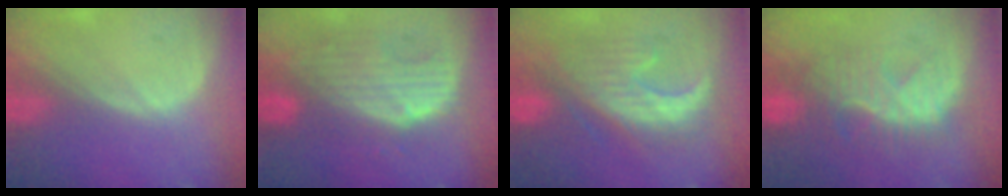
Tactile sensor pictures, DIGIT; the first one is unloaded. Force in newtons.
{"total": 9.5, "press": 8.5, "slide": 4.3}
{"total": 9.1, "press": 9.1, "slide": 0.5}
{"total": 8.8, "press": 8.5, "slide": 2.2}